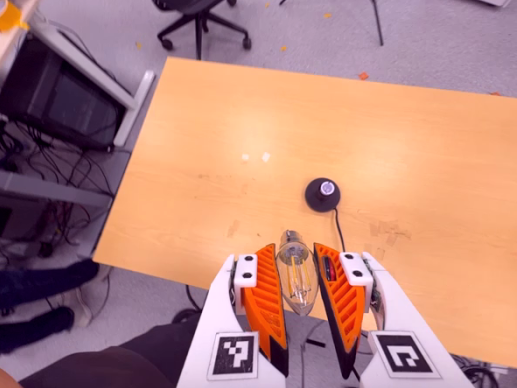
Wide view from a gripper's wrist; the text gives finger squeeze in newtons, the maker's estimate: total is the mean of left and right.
{"total": 8.6, "left": 7.7, "right": 9.5}